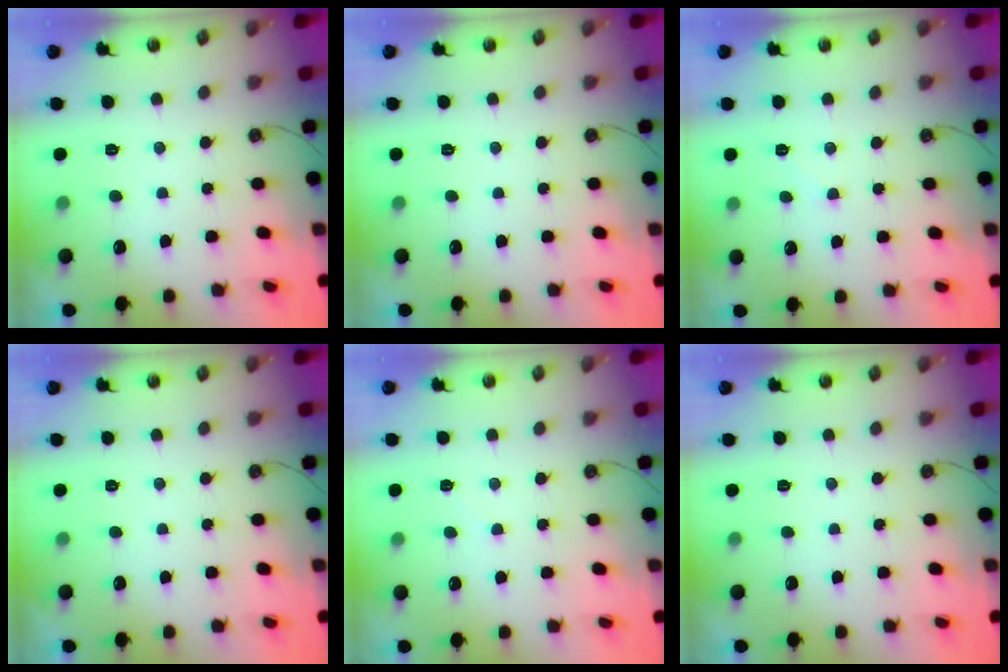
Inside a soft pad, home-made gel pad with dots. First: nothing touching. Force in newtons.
{"total": 0.0}
{"total": 5.3, "press": 5.3, "slide": 0.8}
{"total": 0.0}
{"total": 2.2, "press": 2.2, "slide": 0.4}
{"total": 0.0}